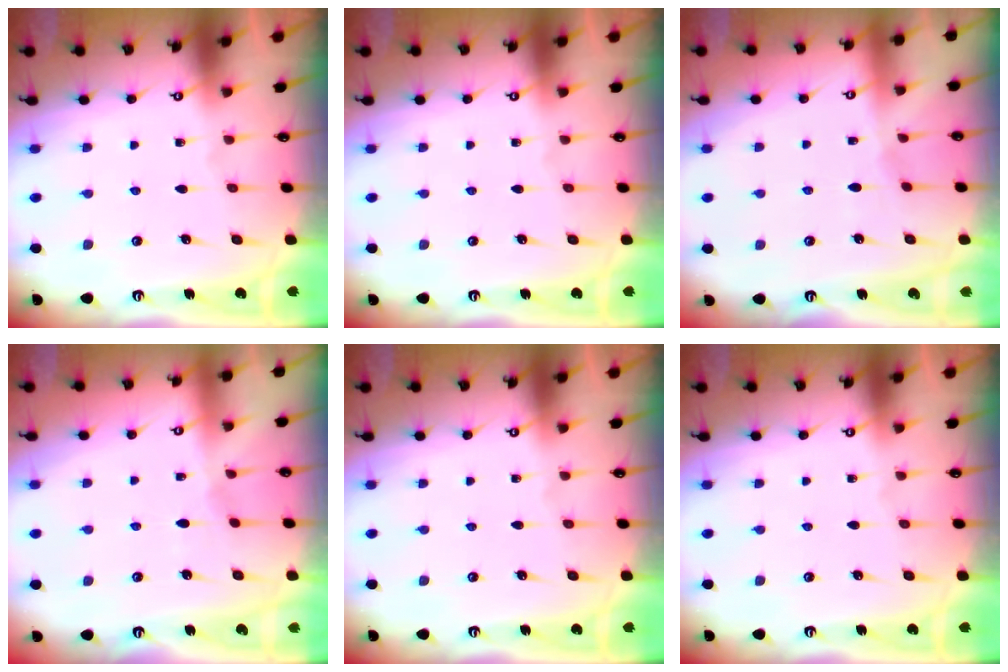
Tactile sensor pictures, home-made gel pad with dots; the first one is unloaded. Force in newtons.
{"total": 0.0}
{"total": 2.8, "press": 2.8, "slide": 0.4}
{"total": 2.5, "press": 2.5, "slide": 0.4}
{"total": 0.0}
{"total": 0.0}